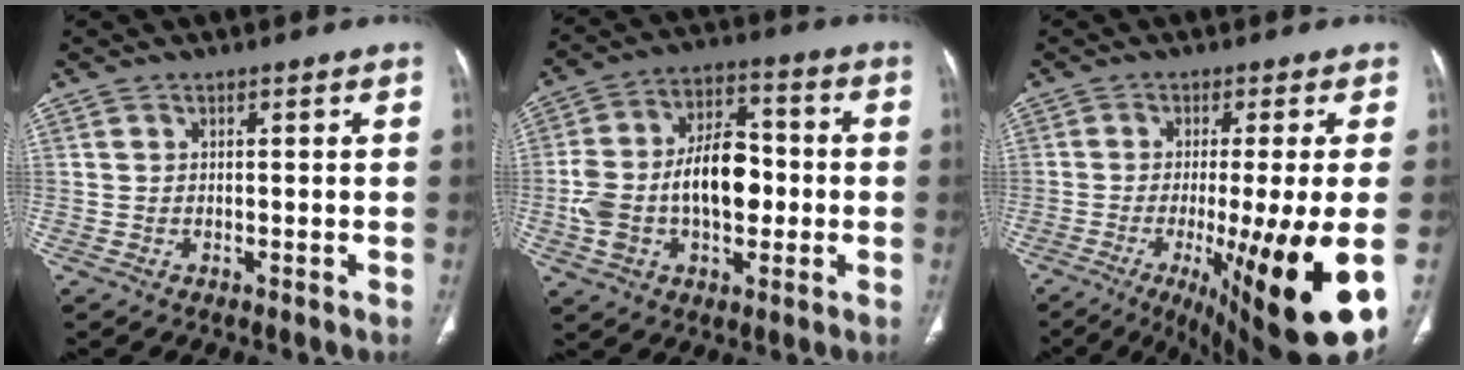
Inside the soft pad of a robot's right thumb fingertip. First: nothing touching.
{"total": 17.3, "force": [-1.6, 10.5, 13.7], "torque": [-0.227, 0.041, -0.022]}
{"total": 19.8, "force": [-5.5, 2.5, 18.9], "torque": [-0.246, -0.034, -0.071]}